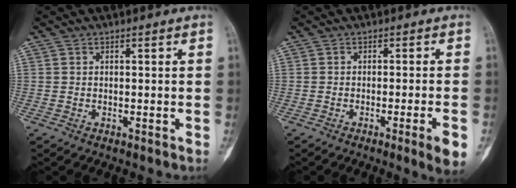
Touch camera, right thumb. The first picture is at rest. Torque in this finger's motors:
{"motor_torque": [0.78, 0.23, 0.42, -0.57, 0.15]}